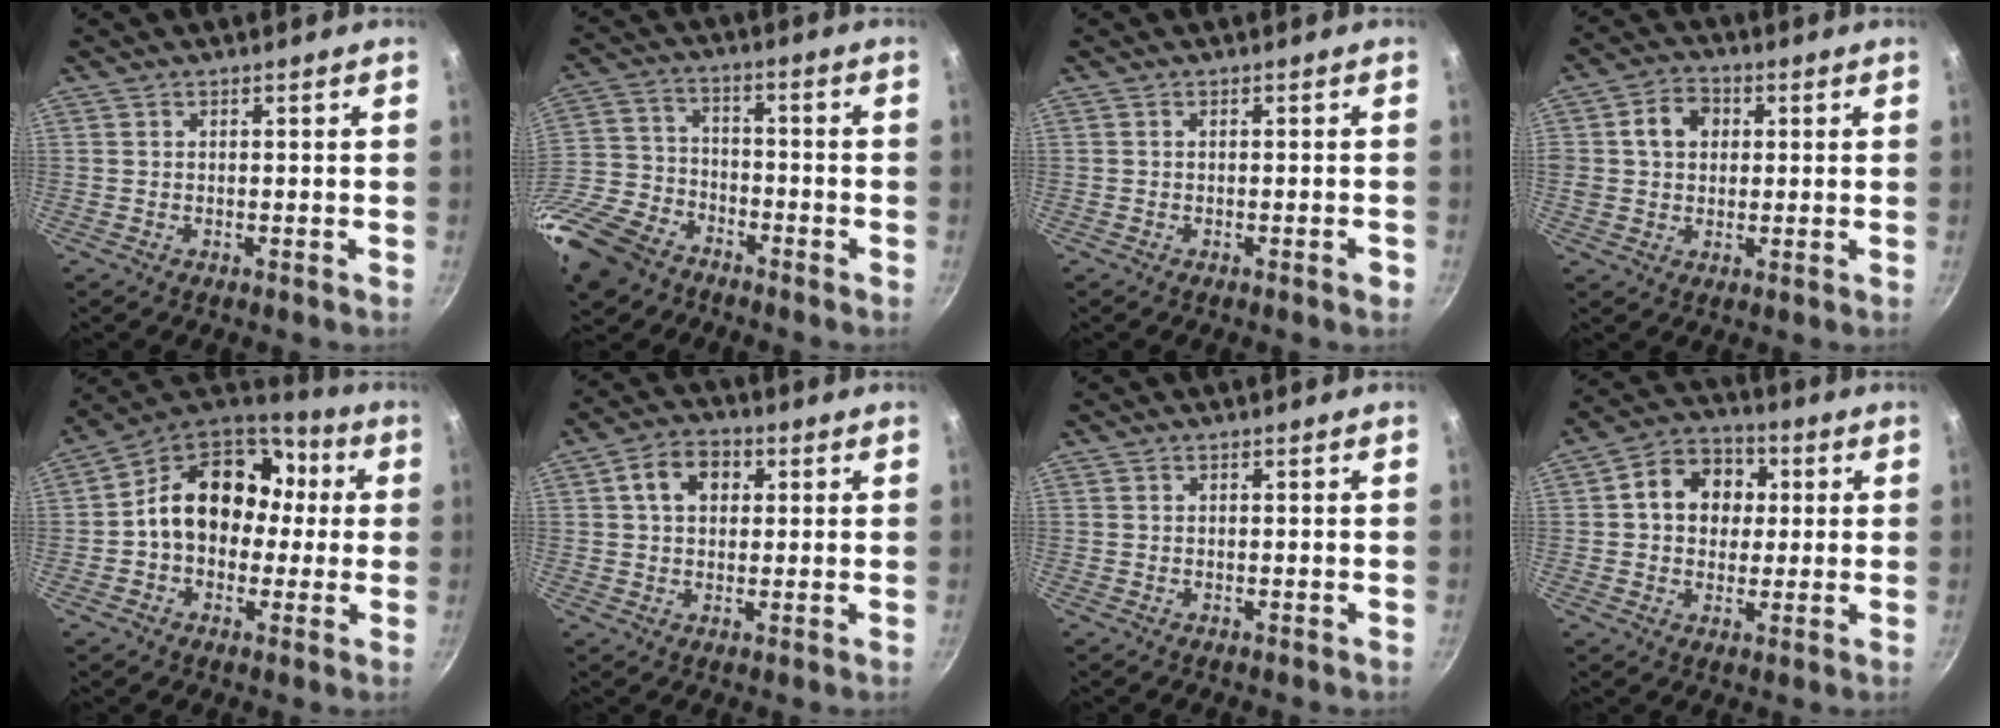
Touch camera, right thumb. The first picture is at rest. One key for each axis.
{"total": 17.9, "fx": -11.4, "fy": 11.2, "fz": 8.1, "tx": -0.178, "ty": 0.052, "tz": -0.227}
{"total": 1.3, "fx": -0.7, "fy": 0.2, "fz": 1.1, "tx": -0.019, "ty": 0.008, "tz": -0.010}
{"total": 7.3, "fx": 1.6, "fy": 6.0, "fz": 3.8, "tx": -0.039, "ty": 0.010, "tz": 0.017}
{"total": 18.4, "fx": 1.2, "fy": 14.3, "fz": 11.5, "tx": -0.143, "ty": 0.052, "tz": 0.008}
{"total": 7.3, "fx": 2.0, "fy": 5.4, "fz": 4.5, "tx": -0.054, "ty": 0.009, "tz": 0.023}
{"total": 0.0}
{"total": 11.2, "fx": 1.9, "fy": 9.1, "fz": 6.2, "tx": -0.065, "ty": 0.016, "tz": 0.014}